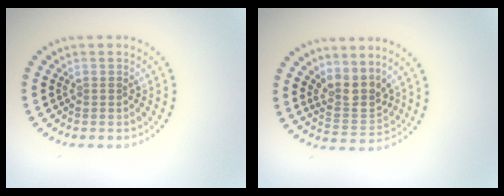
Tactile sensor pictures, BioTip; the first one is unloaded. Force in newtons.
{"total": 3.2, "press": 2.6, "slide": 1.8}